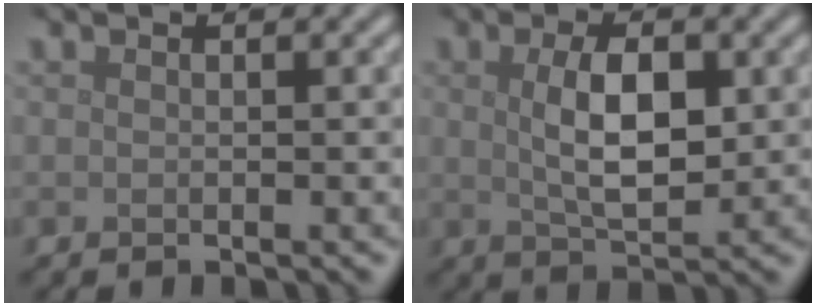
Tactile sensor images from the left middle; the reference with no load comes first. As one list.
[{"total": 5.1, "force": [0.7, 2.3, 4.4], "torque": [-0.088, -0.001, 0.017]}]